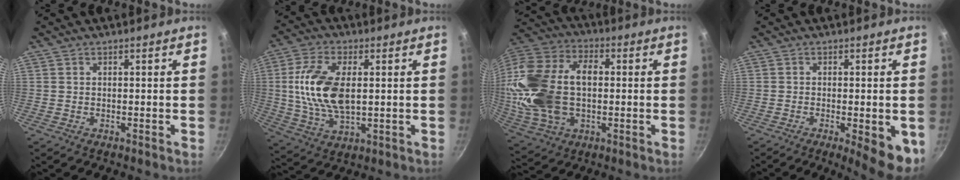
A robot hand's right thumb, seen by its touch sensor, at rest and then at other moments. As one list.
[{"total": 14.3, "force": [1.5, 7.6, 12.0], "torque": [-0.227, 0.002, 0.029]}, {"total": 24.5, "force": [0.4, 15.8, 18.7], "torque": [-0.372, 0.027, 0.009]}, {"total": 9.0, "force": [-2.8, 2.6, 8.1], "torque": [-0.090, 0.001, -0.032]}]